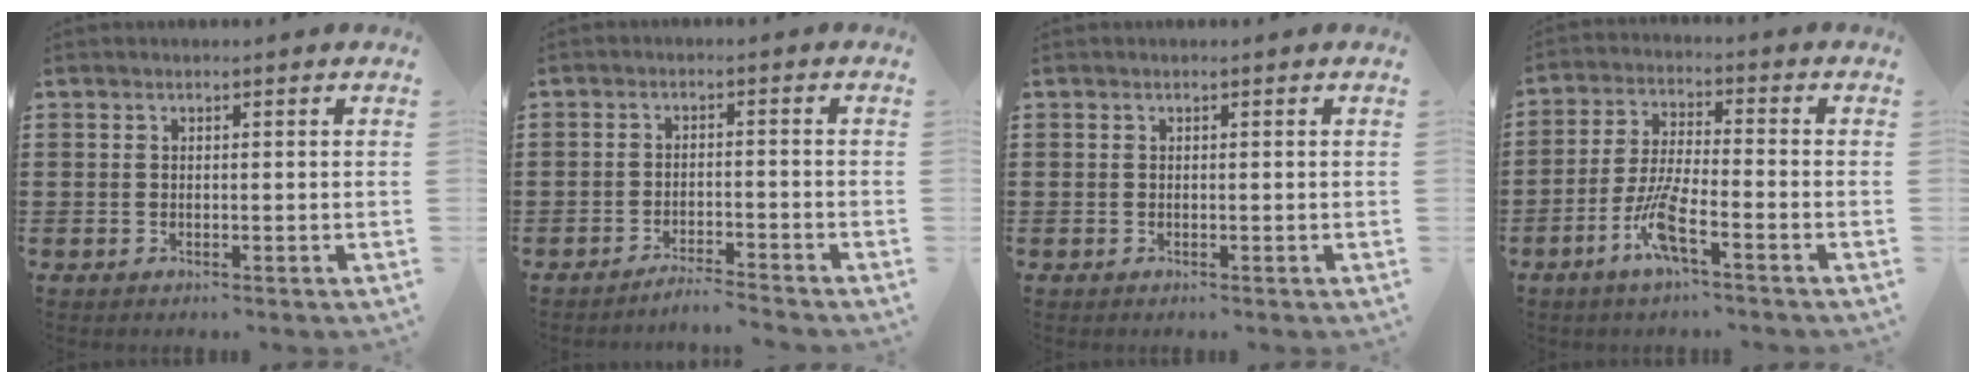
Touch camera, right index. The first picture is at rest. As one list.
[{"total": 1.1, "force": [-1.0, -0.1, 0.3], "torque": [-0.007, -0.001, -0.020]}, {"total": 0.0}, {"total": 7.3, "force": [-4.0, 0.9, 6.1], "torque": [-0.137, -0.012, -0.078]}]